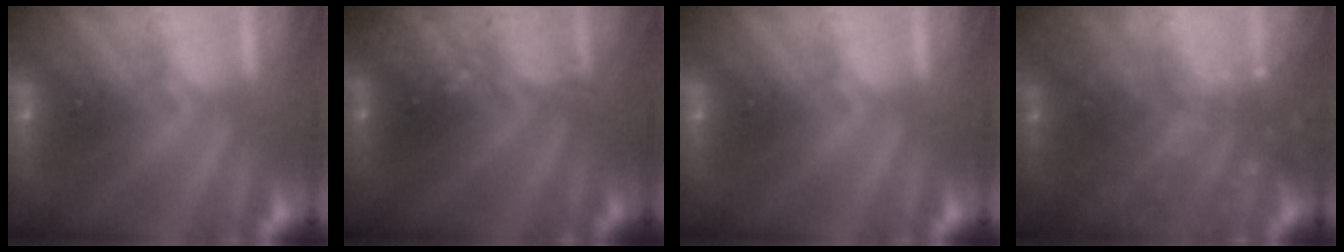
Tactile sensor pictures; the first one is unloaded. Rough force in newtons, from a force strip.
{"total": 2.9}
{"total": 0.0}
{"total": 8.3}